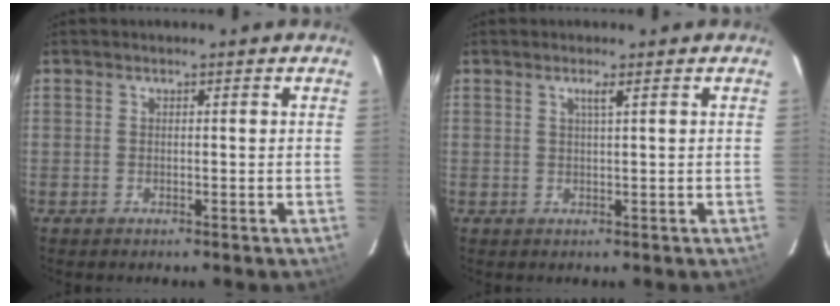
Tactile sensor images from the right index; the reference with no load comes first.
{"total": 1.3, "force": [0.6, -0.3, 1.1], "torque": [-0.020, 0.000, 0.011]}